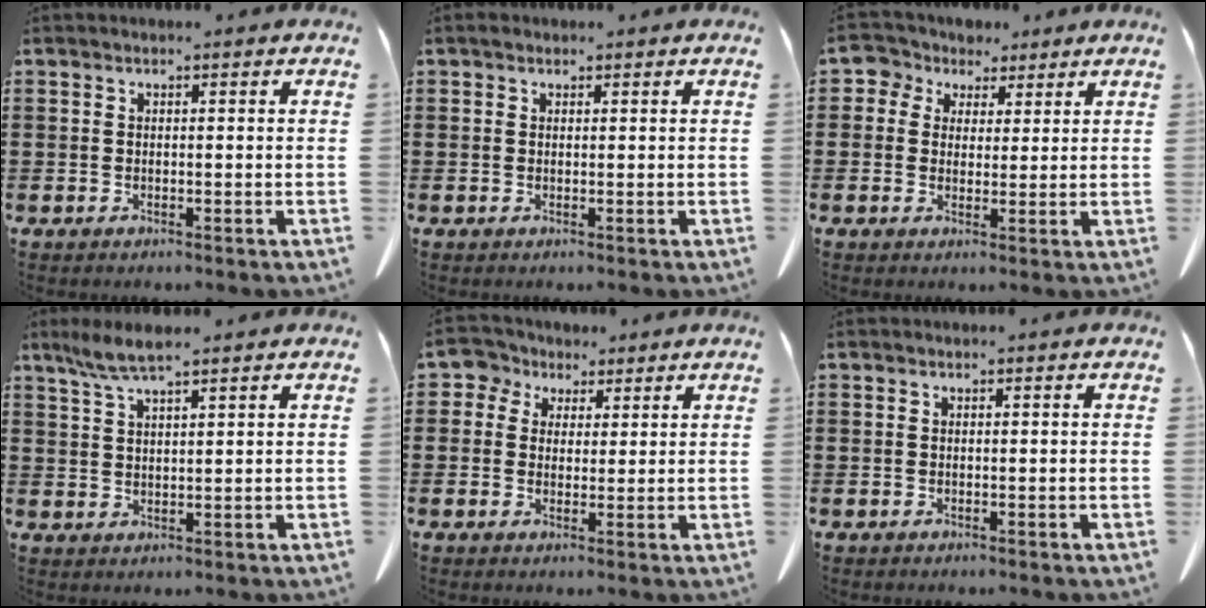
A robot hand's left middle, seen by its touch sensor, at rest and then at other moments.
{"total": 0.6, "force": [0.4, 0.5, 0.2], "torque": [0.003, -0.001, 0.006]}
{"total": 4.2, "force": [2.2, 3.6, 0.4], "torque": [-0.036, -0.002, 0.036]}
{"total": 4.6, "force": [3.3, 0.6, 3.2], "torque": [-0.070, -0.001, 0.060]}
{"total": 4.2, "force": [2.2, 3.5, 0.6], "torque": [-0.038, 0.002, 0.036]}
{"total": 0.0}